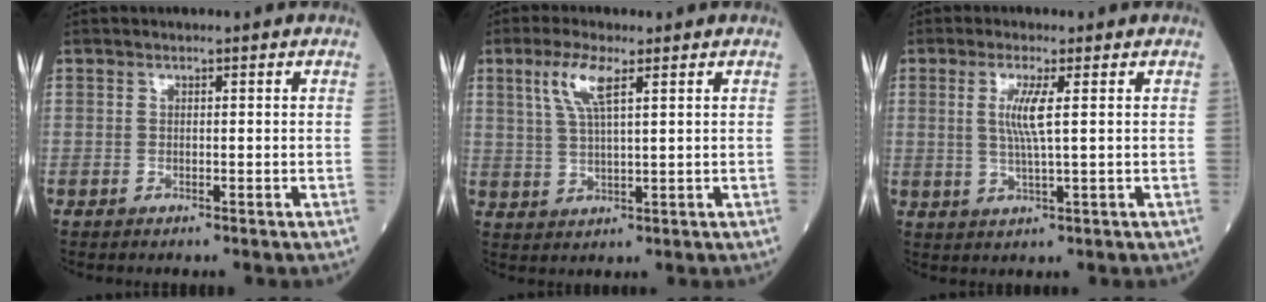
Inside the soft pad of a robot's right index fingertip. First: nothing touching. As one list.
[{"total": 5.8, "force": [2.8, 0.8, 5.0], "torque": [-0.109, 0.006, 0.058]}, {"total": 4.5, "force": [1.0, -0.3, 4.4], "torque": [-0.092, -0.005, 0.020]}]